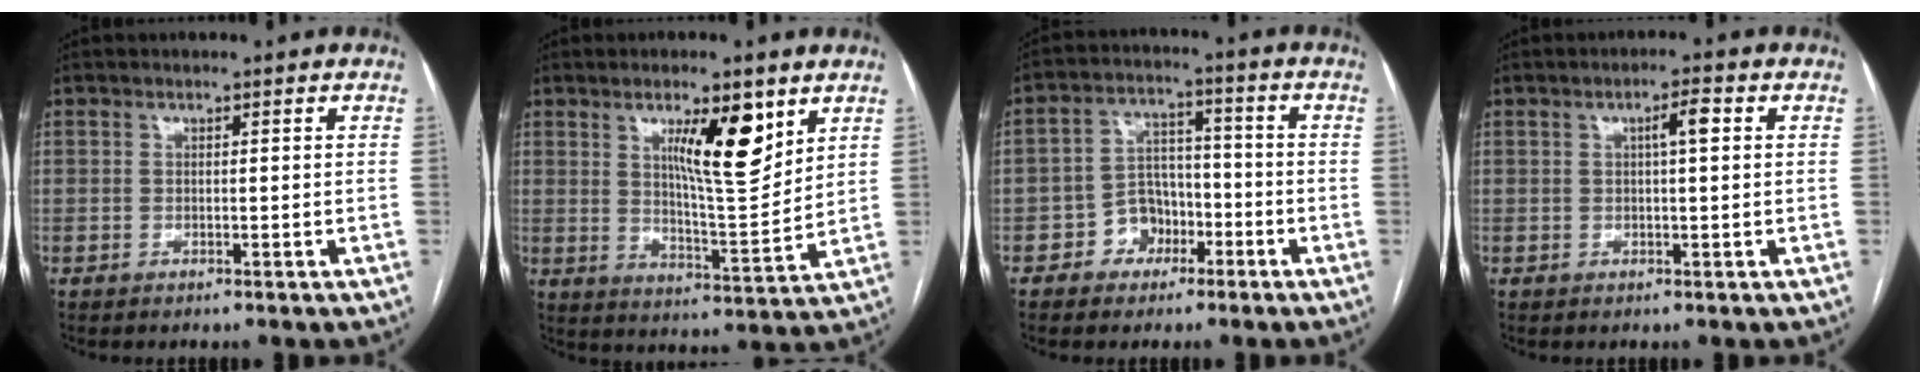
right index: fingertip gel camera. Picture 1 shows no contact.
{"total": 10.9, "force": [5.4, 2.1, 9.2], "torque": [-0.148, -0.009, 0.091]}
{"total": 6.5, "force": [-3.1, 5.3, 2.2], "torque": [-0.038, 0.025, -0.047]}
{"total": 2.9, "force": [0.7, 0.3, 2.8], "torque": [-0.045, 0.007, 0.010]}